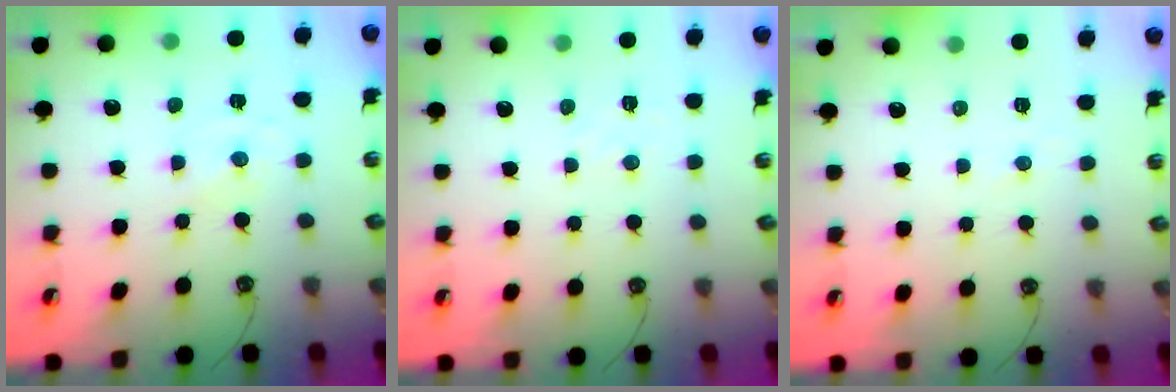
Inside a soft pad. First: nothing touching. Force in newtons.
{"total": 1.9, "press": 1.9, "slide": 0.3}
{"total": 2.7, "press": 2.7, "slide": 0.3}